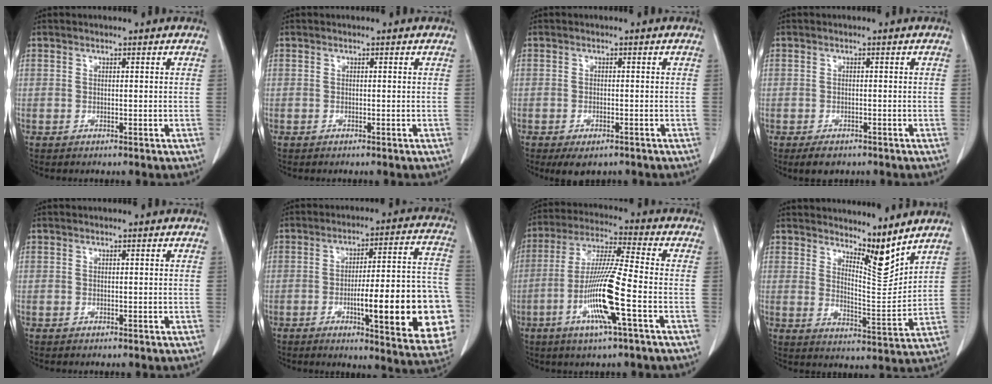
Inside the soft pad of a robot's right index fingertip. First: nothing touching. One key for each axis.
{"total": 0.0}
{"total": 3.7, "fx": -2.5, "fy": 1.6, "fz": 2.1, "tx": -0.031, "ty": -0.006, "tz": -0.030}
{"total": 2.8, "fx": -1.9, "fy": 1.6, "fz": 1.3, "tx": -0.021, "ty": -0.002, "tz": -0.022}
{"total": 0.0}
{"total": 21.9, "fx": -5.6, "fy": 3.4, "fz": 20.9, "tx": -0.193, "ty": 0.020, "tz": -0.061}
{"total": 12.6, "fx": -4.1, "fy": -0.2, "fz": 11.9, "tx": -0.236, "ty": -0.010, "tz": -0.081}
{"total": 7.2, "fx": 6.4, "fy": 0.6, "fz": 3.4, "tx": -0.055, "ty": -0.023, "tz": 0.111}